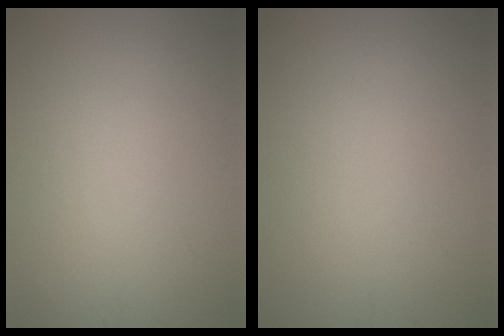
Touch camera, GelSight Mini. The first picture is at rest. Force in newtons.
{"total": 0.0}